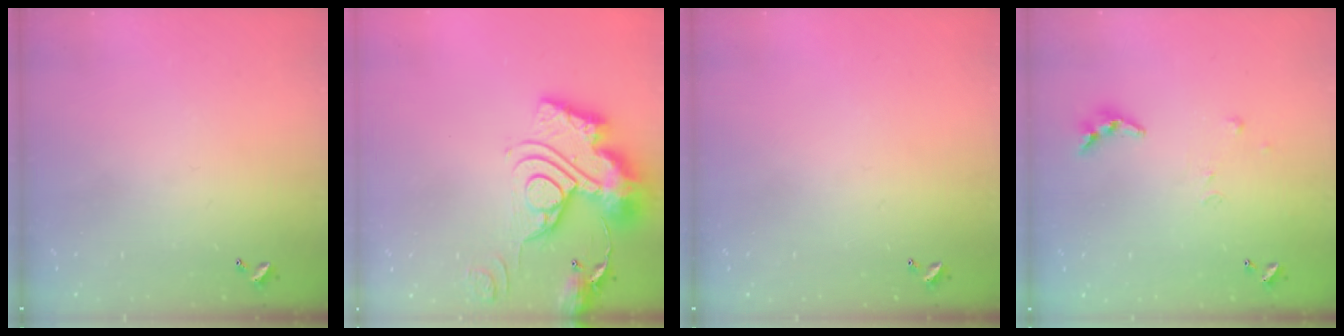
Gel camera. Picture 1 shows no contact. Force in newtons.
{"total": 21.4, "press": 21.3, "slide": 2.0}
{"total": 0.0}
{"total": 5.7, "press": 5.7, "slide": 0.4}